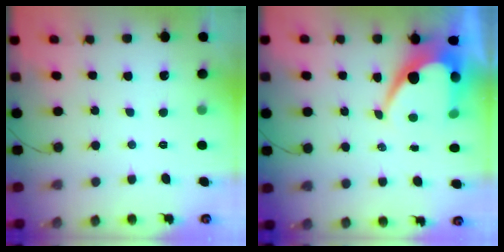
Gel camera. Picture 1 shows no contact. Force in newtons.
{"total": 10.2, "press": 10.2, "slide": 0.7}